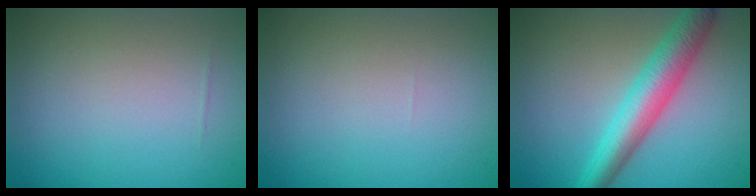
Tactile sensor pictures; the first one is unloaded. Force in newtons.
{"total": 0.0}
{"total": 5.7, "press": 5.7, "slide": 0.1}